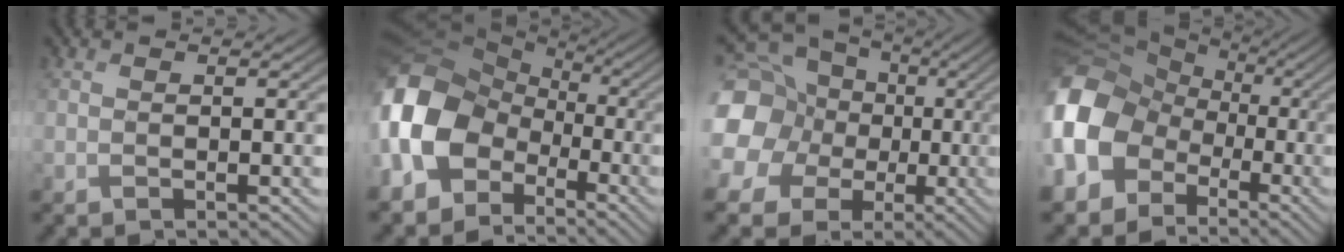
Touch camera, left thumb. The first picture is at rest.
{"total": 16.3, "force": [-3.8, 12.4, 9.8], "torque": [-0.264, -0.023, -0.079]}
{"total": 20.4, "force": [1.7, 18.8, 7.8], "torque": [-0.245, 0.021, -0.021]}
{"total": 16.6, "force": [-3.2, 13.7, 8.9], "torque": [-0.267, -0.027, -0.077]}